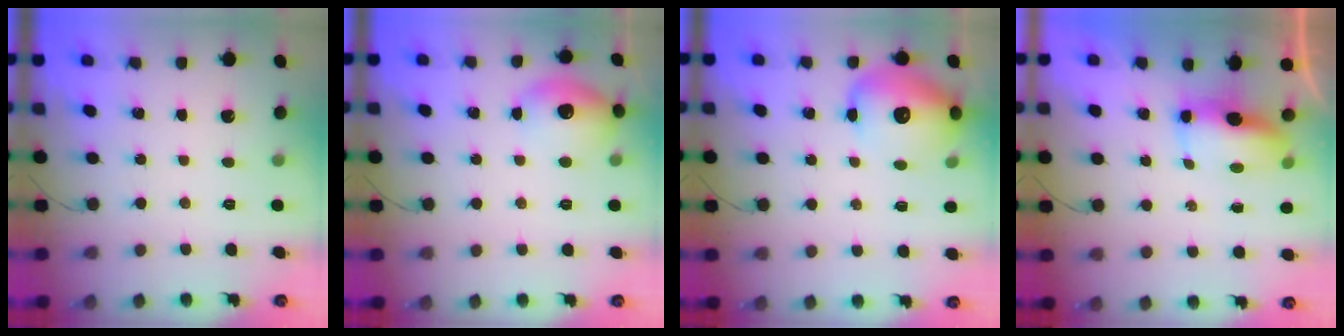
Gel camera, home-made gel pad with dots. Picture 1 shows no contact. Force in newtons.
{"total": 10.7, "press": 10.6, "slide": 1.2}
{"total": 14.3, "press": 13.9, "slide": 3.1}
{"total": 11.6, "press": 8.3, "slide": 8.0}